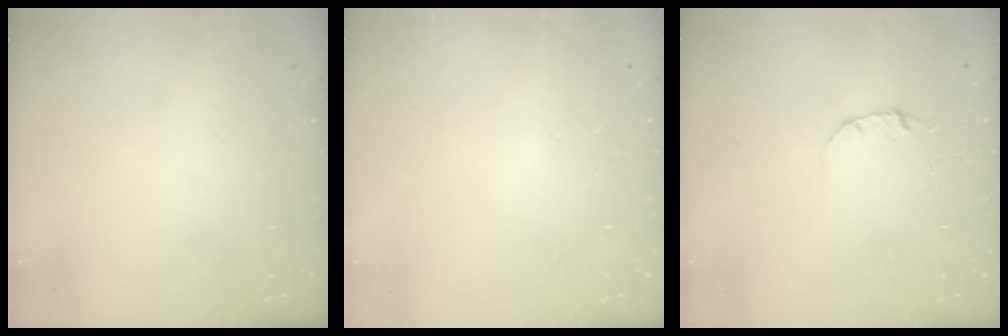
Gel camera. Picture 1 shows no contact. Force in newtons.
{"total": 2.5, "press": 2.5, "slide": 0.2}
{"total": 3.3, "press": 3.2, "slide": 0.3}